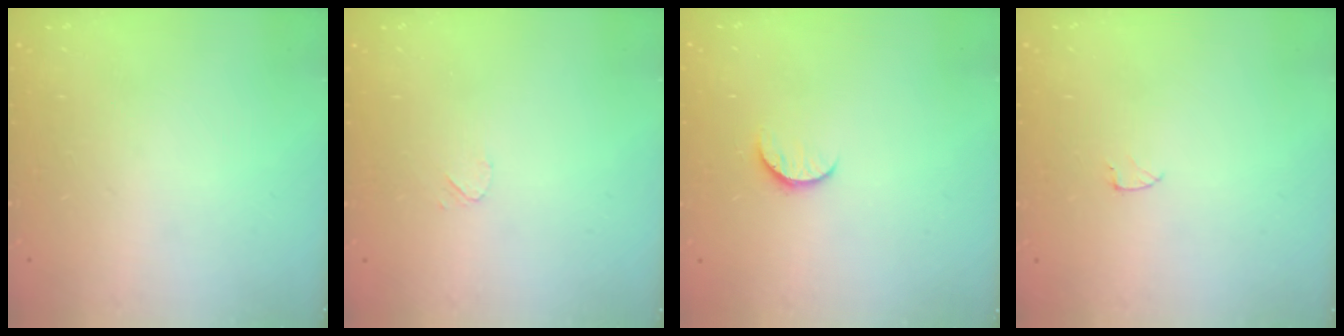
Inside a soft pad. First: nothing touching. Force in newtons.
{"total": 3.4, "press": 3.3, "slide": 0.4}
{"total": 5.5, "press": 5.5, "slide": 0.4}
{"total": 2.6, "press": 2.6, "slide": 0.2}